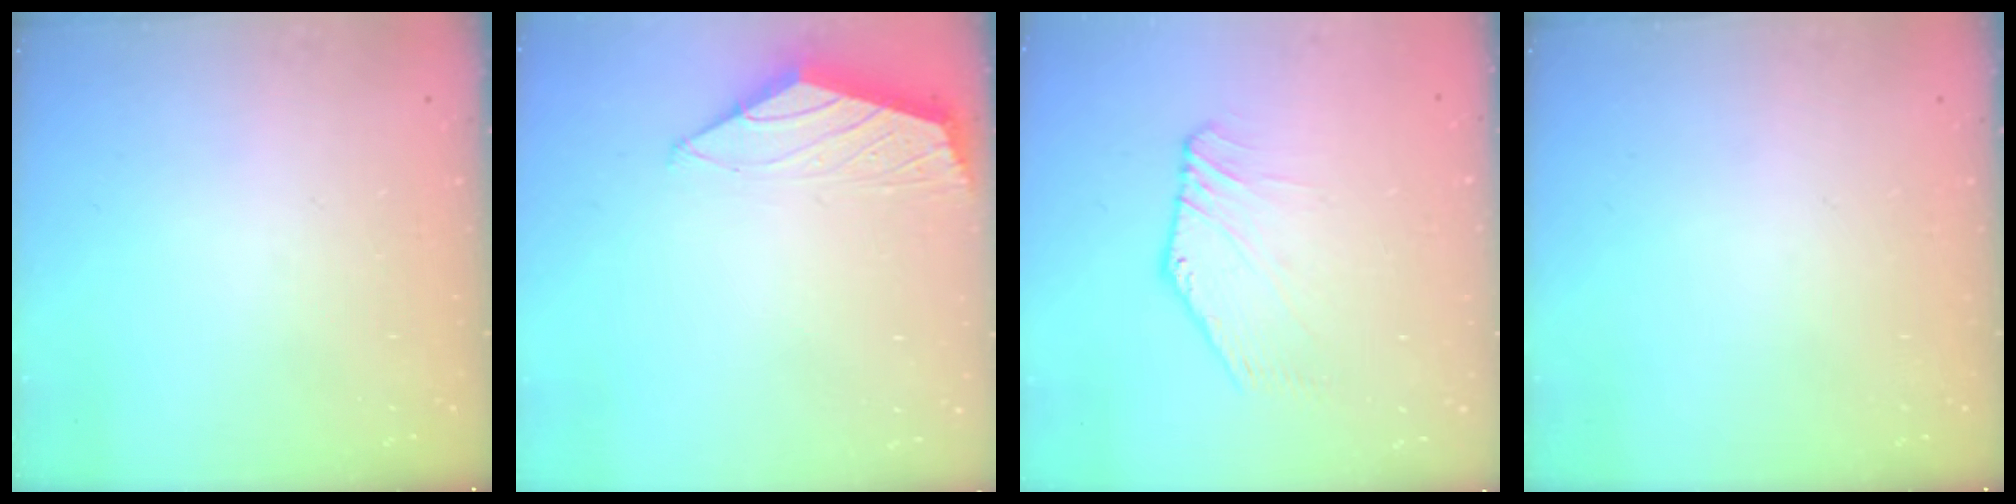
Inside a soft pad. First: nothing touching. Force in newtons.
{"total": 1.6, "press": 1.5, "slide": 0.4}
{"total": 2.9, "press": 2.9, "slide": 0.1}
{"total": 0.0}